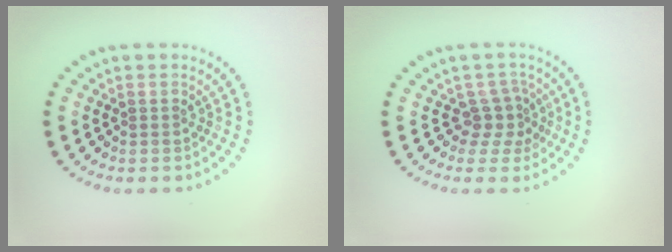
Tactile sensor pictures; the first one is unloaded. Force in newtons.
{"total": 2.5, "press": 1.8, "slide": 1.7}